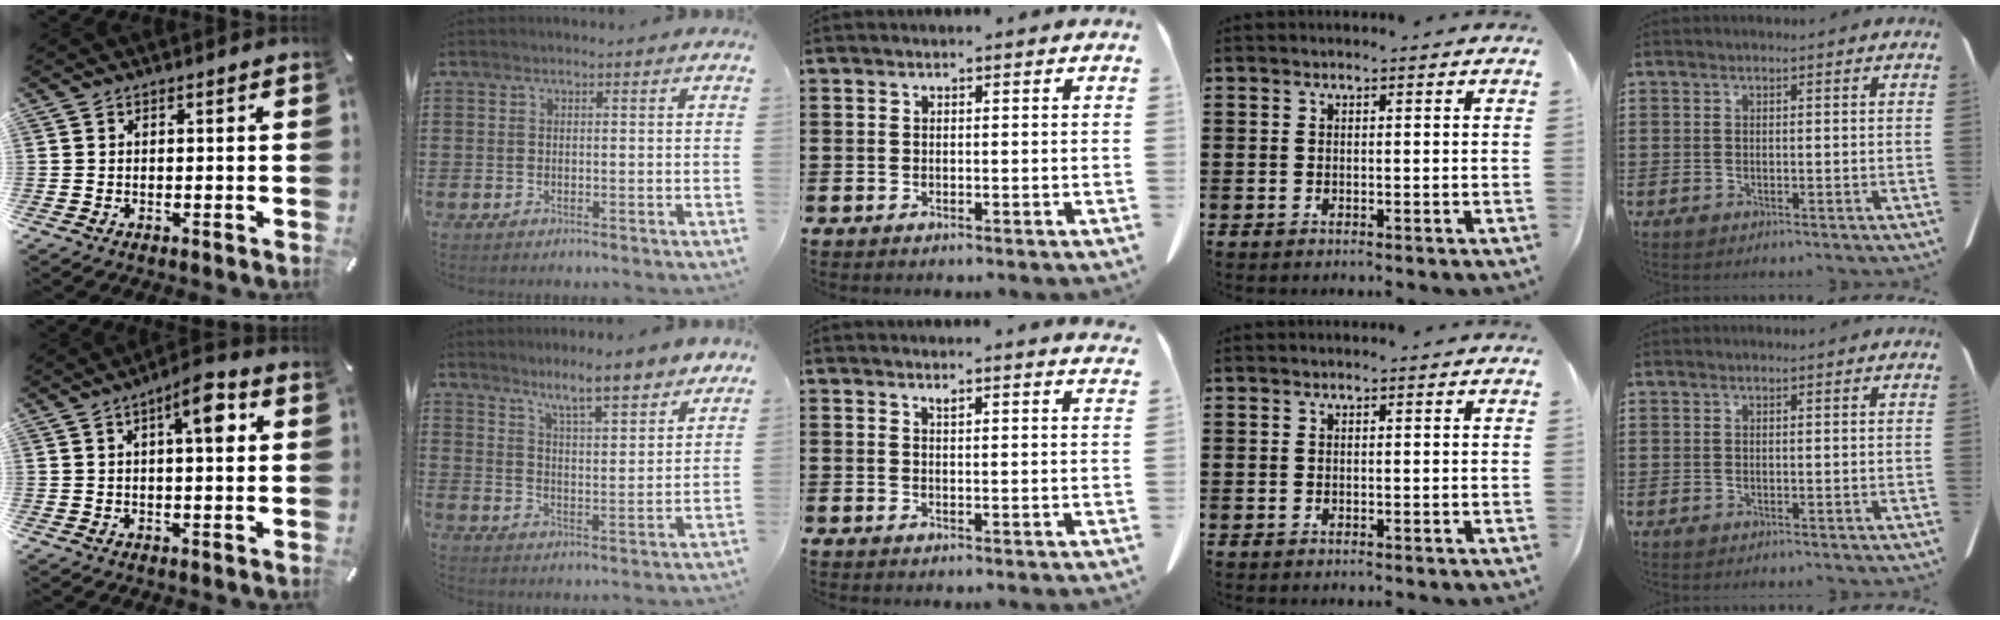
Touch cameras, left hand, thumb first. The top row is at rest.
{"thumb": {"total": 7.9, "force": [2.5, 2.4, 7.1], "torque": [-0.101, -0.005, 0.031]}, "index": {"total": 6.9, "force": [6.1, 0.5, 3.1], "torque": [-0.073, -0.031, 0.104]}, "middle": {"total": 2.5, "force": [2.5, -0.4, 0.3], "torque": [-0.010, -0.009, 0.046]}}